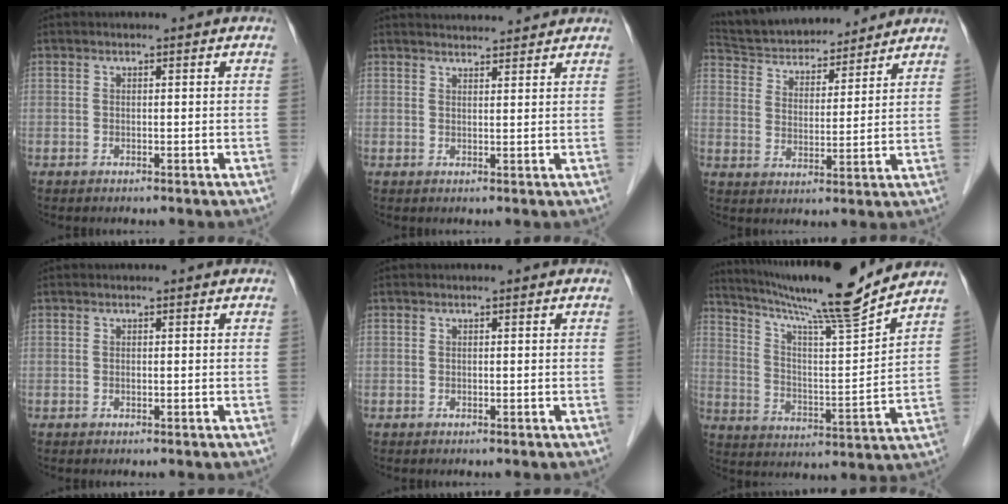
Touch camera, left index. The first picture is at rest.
{"total": 6.8, "force": [6.7, 0.5, 1.4], "torque": [-0.022, 0.026, 0.086]}
{"total": 15.6, "force": [14.5, 3.8, 4.4], "torque": [-0.079, 0.027, 0.241]}
{"total": 0.0}
{"total": 0.0}
{"total": 17.7, "force": [15.6, -1.6, 8.2], "torque": [-0.148, -0.017, 0.247]}